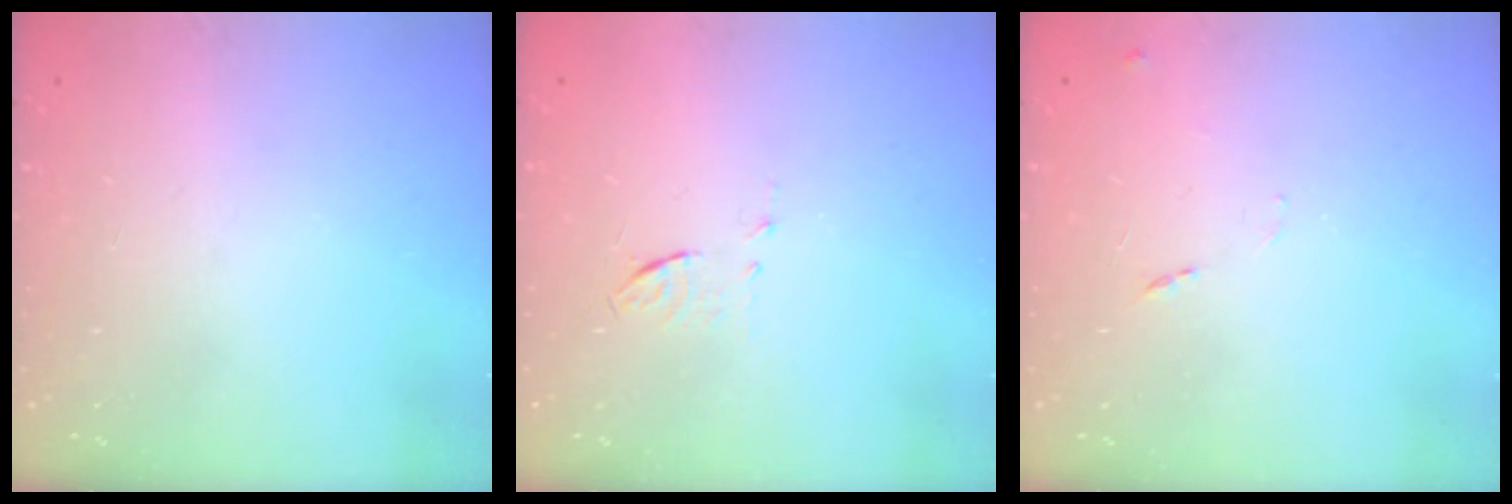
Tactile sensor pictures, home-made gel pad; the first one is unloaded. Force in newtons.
{"total": 4.2, "press": 4.1, "slide": 0.9}
{"total": 7.6, "press": 7.6, "slide": 0.9}